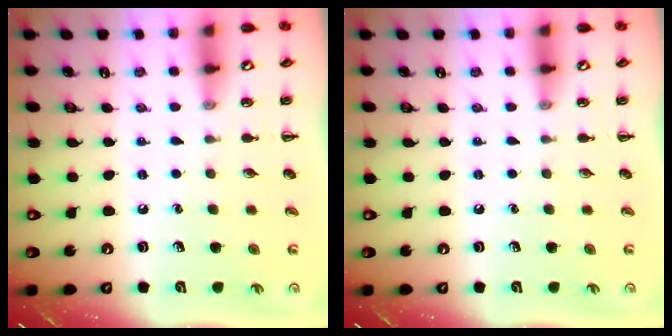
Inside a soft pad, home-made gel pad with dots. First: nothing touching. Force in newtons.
{"total": 0.0}